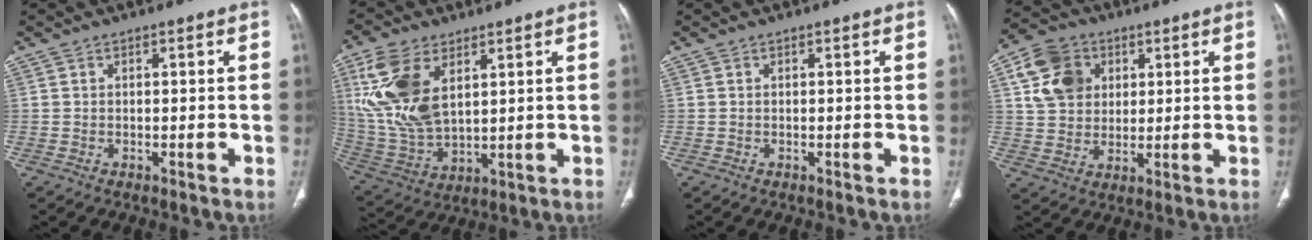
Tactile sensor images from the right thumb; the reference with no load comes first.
{"total": 15.8, "force": [5.7, 8.8, 11.8], "torque": [-0.246, -0.017, 0.125]}
{"total": 0.0}
{"total": 11.5, "force": [3.8, 9.3, 5.7], "torque": [-0.084, -0.002, 0.071]}